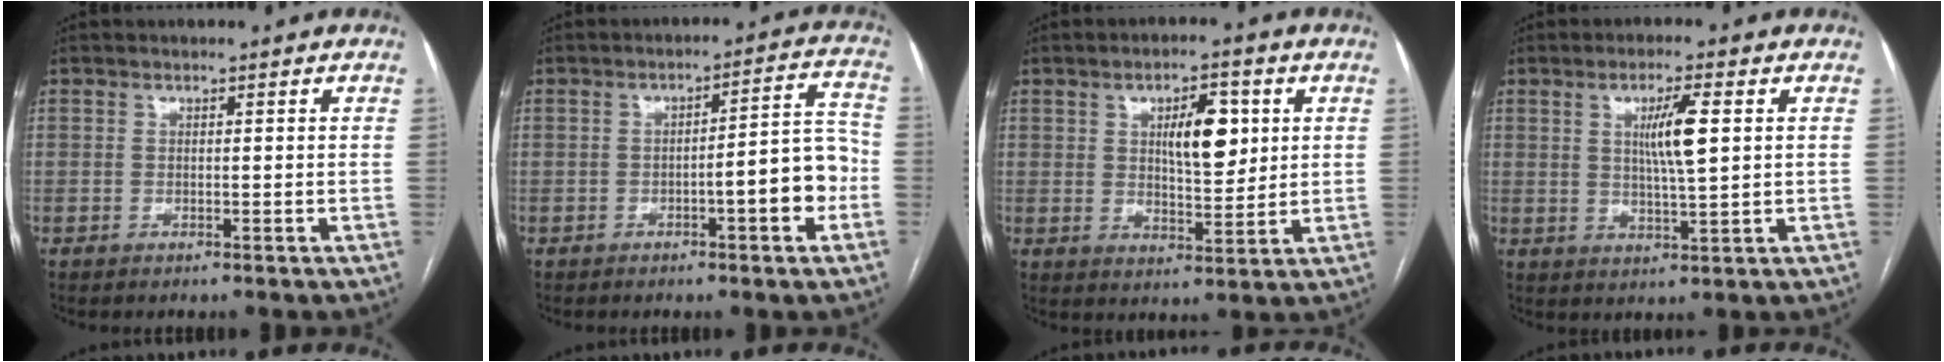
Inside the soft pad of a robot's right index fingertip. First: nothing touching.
{"total": 8.3, "force": [-2.8, 1.3, 7.8], "torque": [-0.093, 0.025, -0.037]}
{"total": 8.1, "force": [2.4, 2.9, 7.1], "torque": [-0.111, 0.005, 0.042]}
{"total": 6.3, "force": [1.6, 0.3, 6.1], "torque": [-0.109, -0.003, 0.028]}